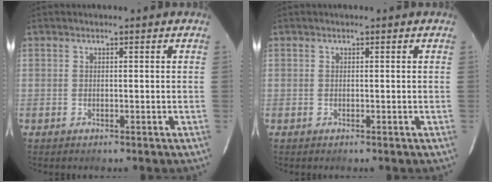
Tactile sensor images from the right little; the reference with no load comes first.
{"total": 0.0}